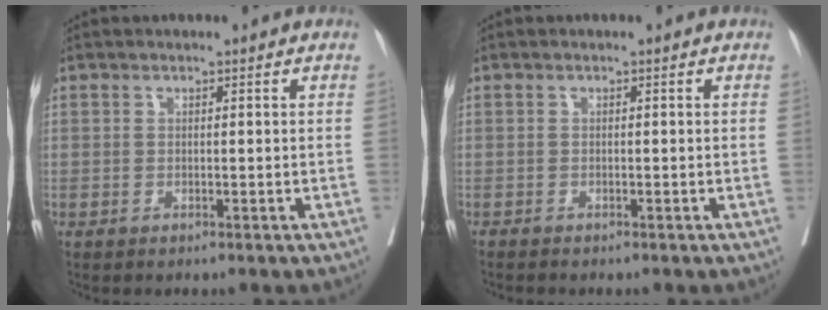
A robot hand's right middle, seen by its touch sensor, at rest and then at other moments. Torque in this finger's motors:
{"motor_torque": [0.08, -0.07, 0.02, 0.01]}